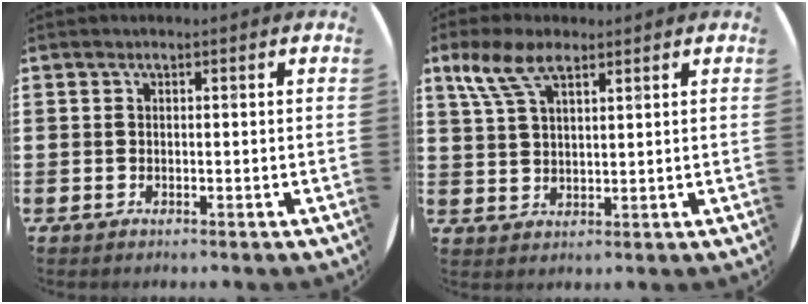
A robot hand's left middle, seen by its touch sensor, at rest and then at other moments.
{"total": 6.4, "force": [4.1, 2.5, 4.2], "torque": [-0.094, 0.001, 0.074]}